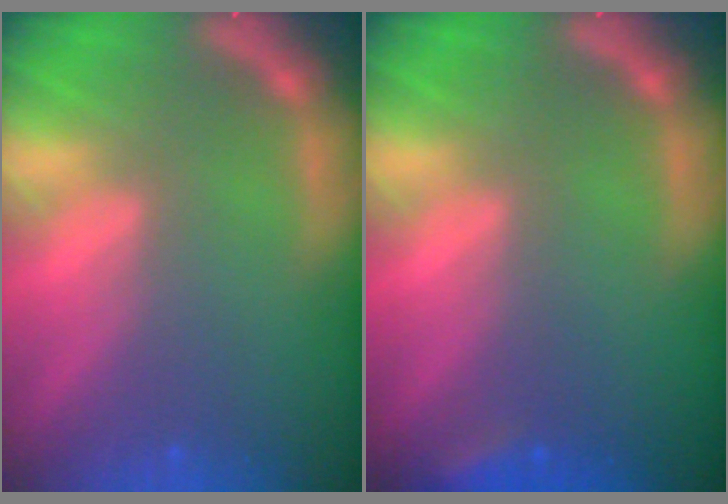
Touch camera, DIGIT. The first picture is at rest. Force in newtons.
{"total": 1.9}